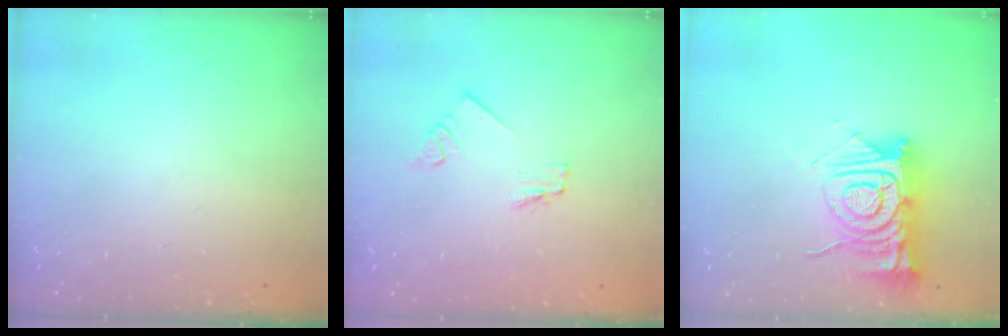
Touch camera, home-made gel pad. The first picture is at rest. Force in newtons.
{"total": 1.6, "press": 1.5, "slide": 0.2}
{"total": 13.6, "press": 13.5, "slide": 1.3}